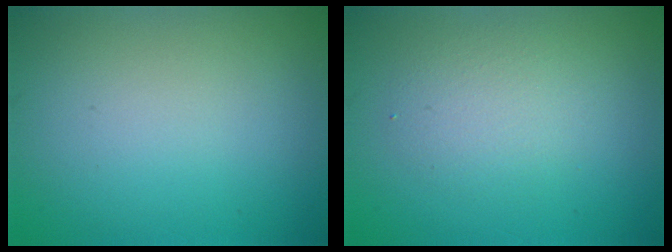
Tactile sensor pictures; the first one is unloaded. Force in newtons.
{"total": 2.7, "press": 2.7, "slide": 0.1}